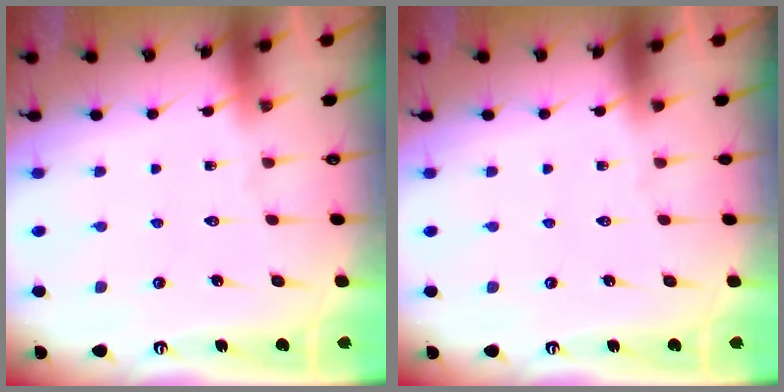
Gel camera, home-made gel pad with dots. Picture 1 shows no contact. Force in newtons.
{"total": 0.0}